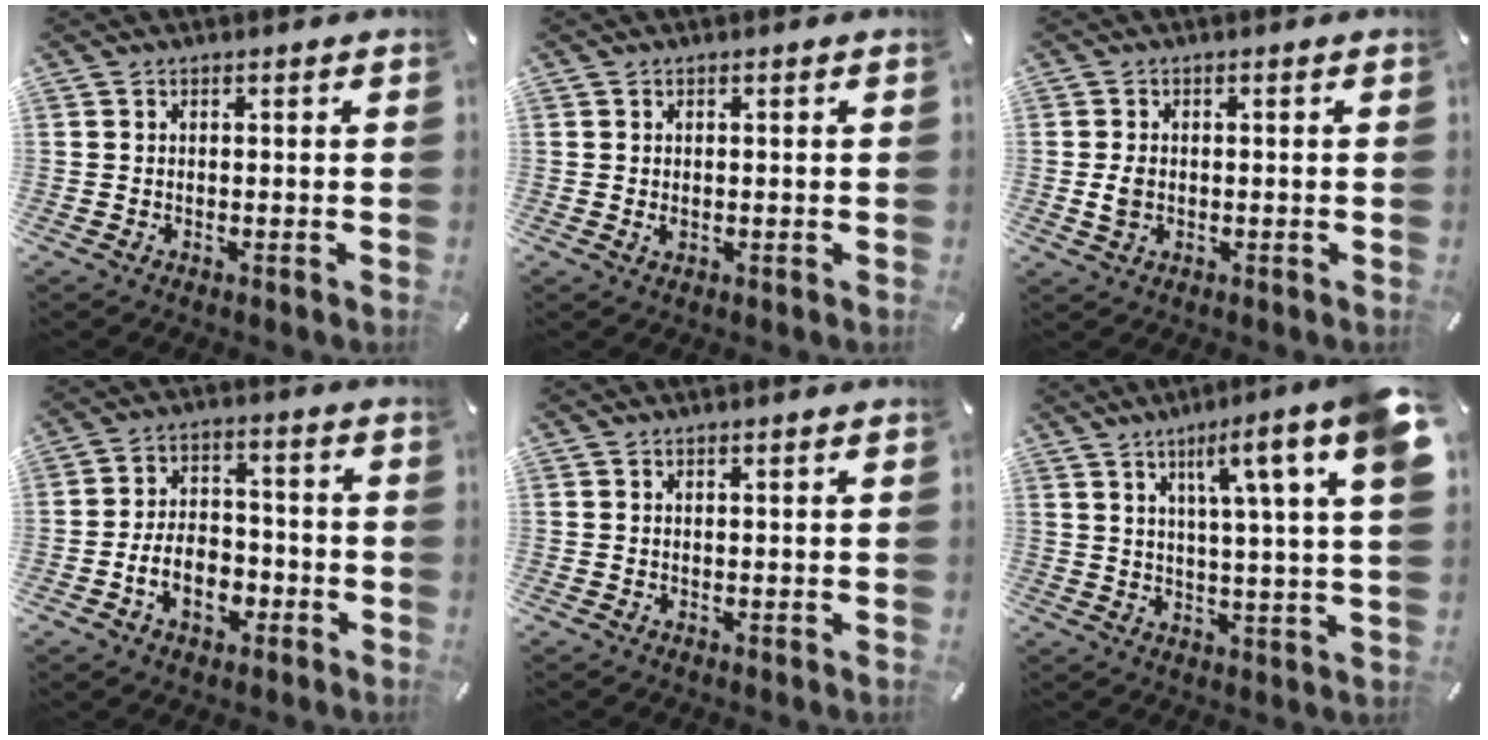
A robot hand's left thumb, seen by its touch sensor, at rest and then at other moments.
{"total": 0.9, "force": [-0.1, 0.6, 0.6], "torque": [-0.013, 0.000, -0.002]}
{"total": 2.6, "force": [-0.4, 1.9, 1.7], "torque": [-0.038, 0.002, -0.008]}
{"total": 10.0, "force": [-3.9, 7.1, 5.9], "torque": [-0.105, 0.017, -0.071]}
{"total": 0.6, "force": [0.2, 0.0, 0.5], "torque": [-0.008, 0.000, 0.003]}
{"total": 13.5, "force": [7.1, 0.7, 11.5], "torque": [-0.177, -0.039, 0.100]}